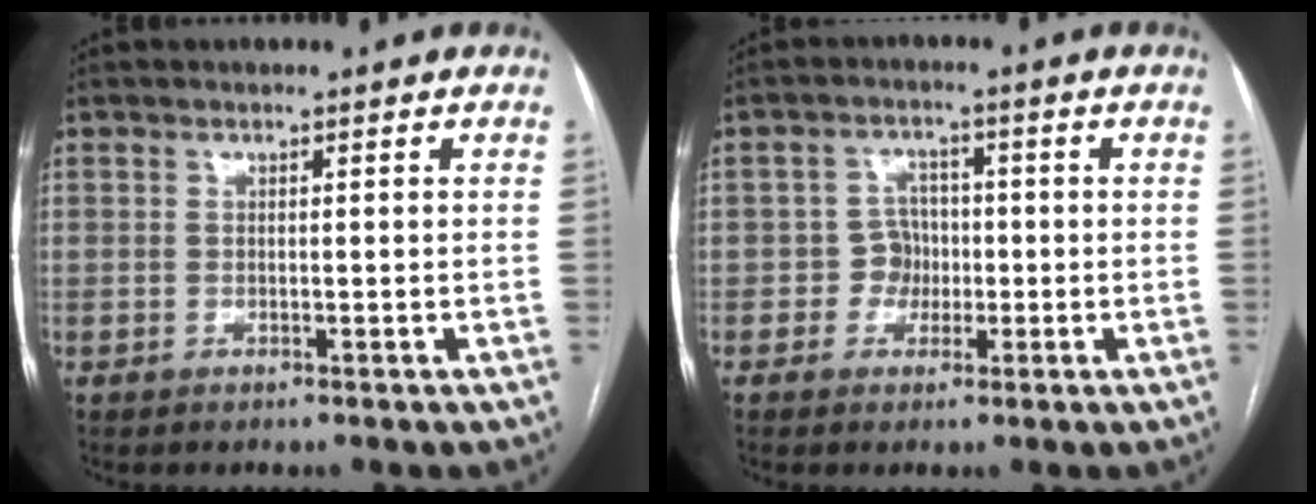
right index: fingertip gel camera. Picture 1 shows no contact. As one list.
[{"total": 3.7, "force": [-0.8, 3.5, 1.0], "torque": [-0.010, 0.014, -0.013]}]